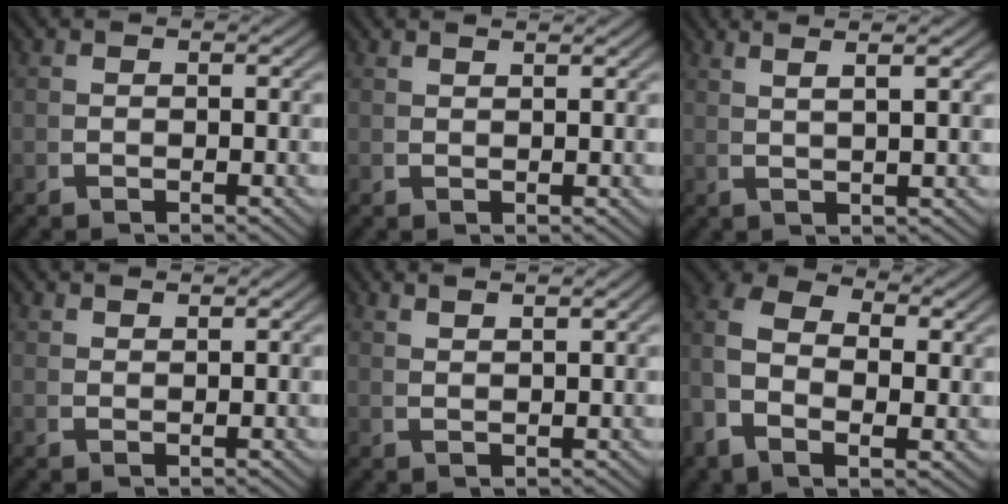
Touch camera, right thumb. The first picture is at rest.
{"total": 1.4, "force": [1.3, -0.4, 0.4], "torque": [-0.003, 0.005, 0.026]}
{"total": 4.1, "force": [2.9, -0.1, 3.0], "torque": [-0.040, 0.016, 0.050]}
{"total": 2.0, "force": [1.9, -0.5, 0.1], "torque": [0.006, 0.006, 0.040]}
{"total": 2.9, "force": [2.6, -0.4, 1.2], "torque": [-0.013, 0.013, 0.050]}
{"total": 6.2, "force": [1.2, 3.8, 4.8], "torque": [-0.115, -0.013, 0.021]}